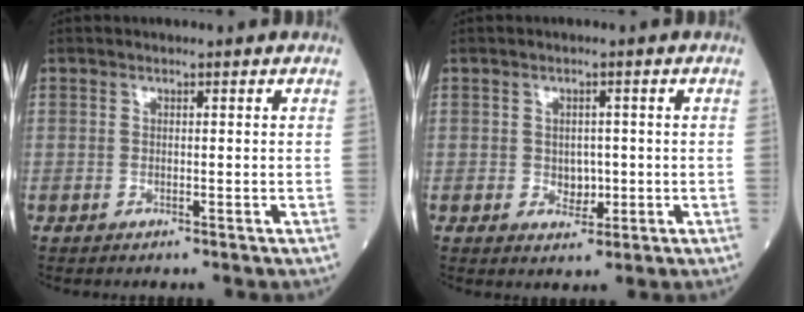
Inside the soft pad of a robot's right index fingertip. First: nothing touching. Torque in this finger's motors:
{"motor_torque": [0.39, -0.05, 0.02, 0.00]}